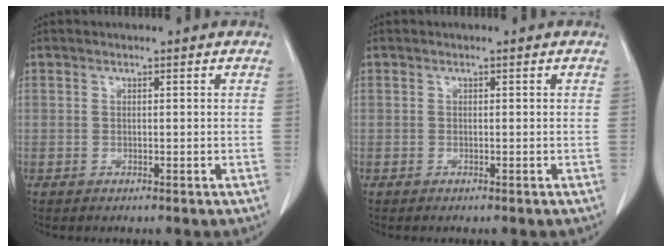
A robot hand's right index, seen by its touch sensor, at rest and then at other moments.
{"total": 0.0}